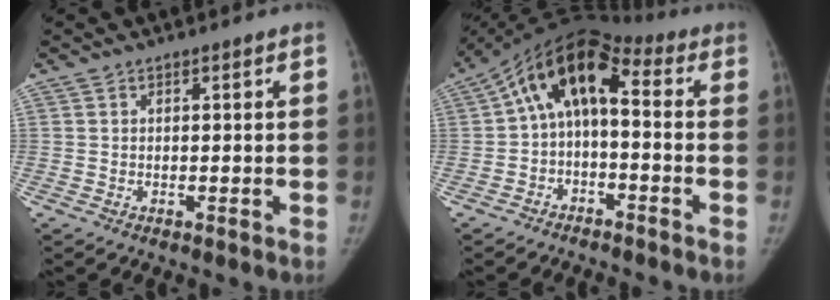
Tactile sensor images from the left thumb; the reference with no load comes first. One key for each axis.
{"total": 11.6, "fx": 0.2, "fy": 6.4, "fz": 9.7, "tx": -0.156, "ty": 0.053, "tz": -0.012}